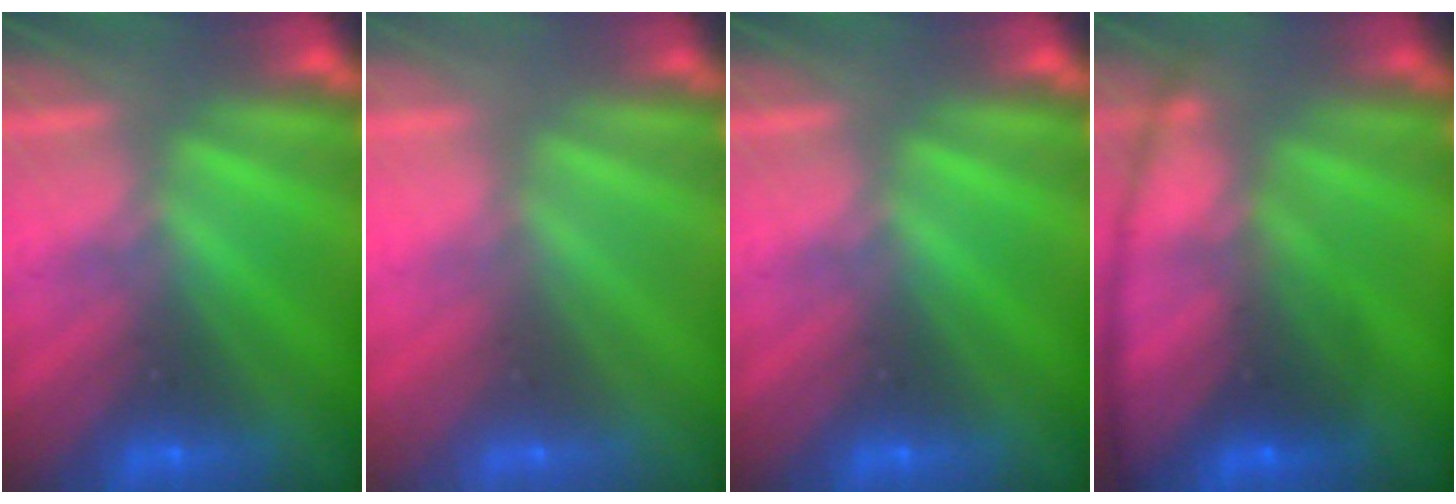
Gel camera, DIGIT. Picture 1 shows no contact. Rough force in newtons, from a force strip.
{"total": 2.8}
{"total": 0.0}
{"total": 5.8}